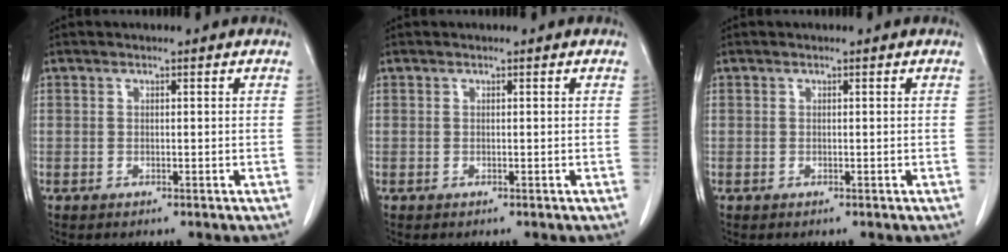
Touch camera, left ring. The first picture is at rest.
{"total": 0.0}
{"total": 0.0}